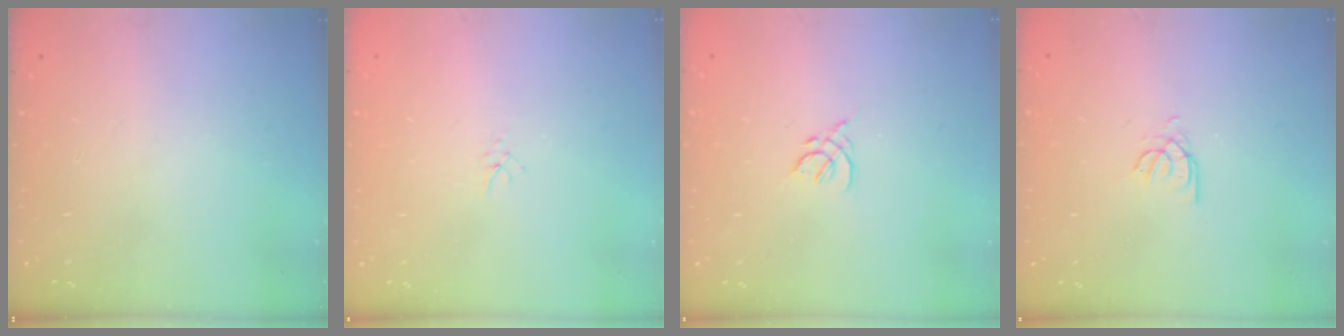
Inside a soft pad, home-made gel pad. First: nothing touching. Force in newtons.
{"total": 1.9, "press": 1.9, "slide": 0.3}
{"total": 2.0, "press": 1.9, "slide": 0.6}
{"total": 2.6, "press": 2.6, "slide": 0.2}